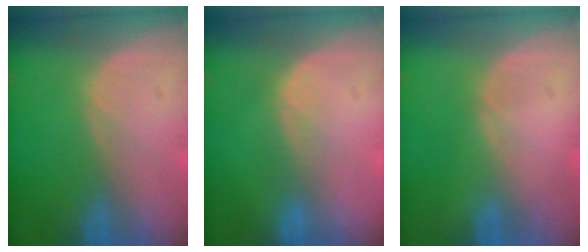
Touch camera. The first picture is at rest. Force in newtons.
{"total": 2.3, "press": 1.6, "slide": 1.6}
{"total": 0.0}